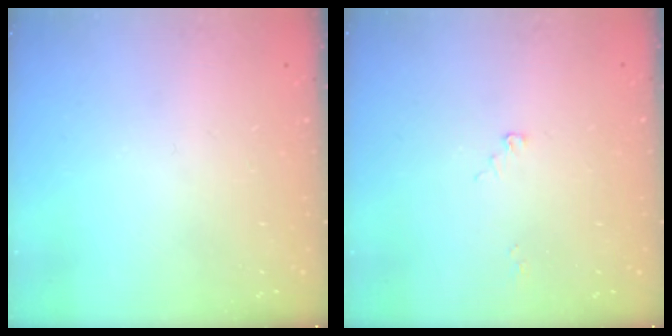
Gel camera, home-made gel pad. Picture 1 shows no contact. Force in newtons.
{"total": 2.1, "press": 2.1, "slide": 0.2}